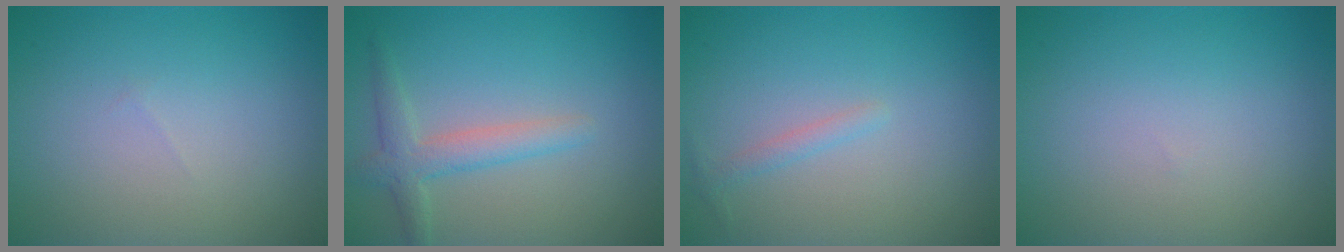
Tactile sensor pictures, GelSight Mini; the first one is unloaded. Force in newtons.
{"total": 2.8, "press": 2.8, "slide": 0.1}
{"total": 0.9, "press": 0.9, "slide": 0.0}
{"total": 0.0}